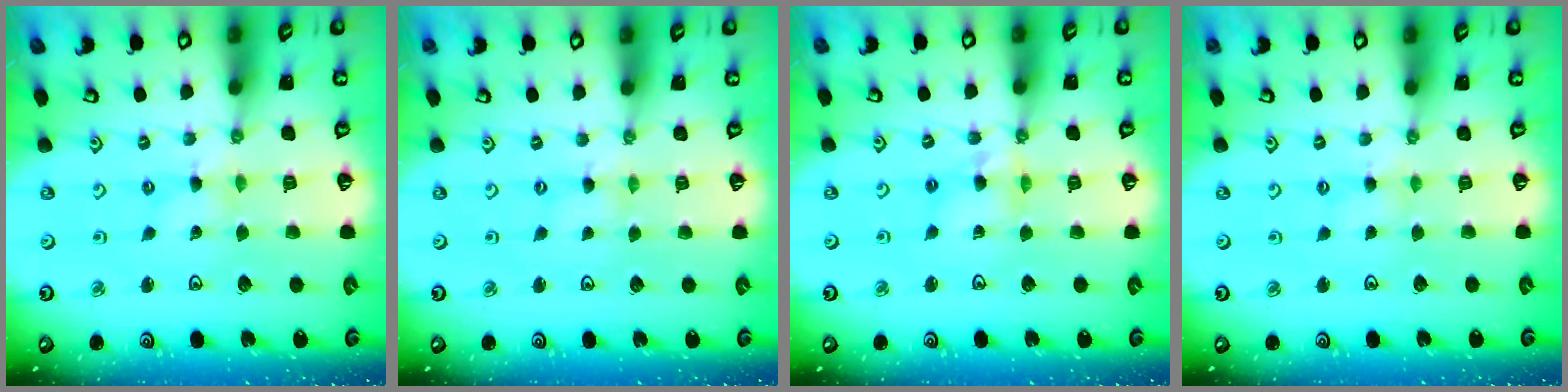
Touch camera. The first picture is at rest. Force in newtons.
{"total": 0.0}
{"total": 6.7, "press": 6.7, "slide": 0.7}
{"total": 1.6, "press": 1.6, "slide": 0.4}